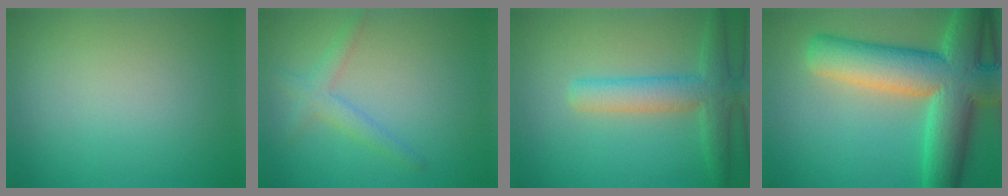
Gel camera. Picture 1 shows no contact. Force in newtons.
{"total": 2.2, "press": 2.2, "slide": 0.1}
{"total": 4.4, "press": 4.4, "slide": 0.3}
{"total": 12.0, "press": 12.0, "slide": 0.7}